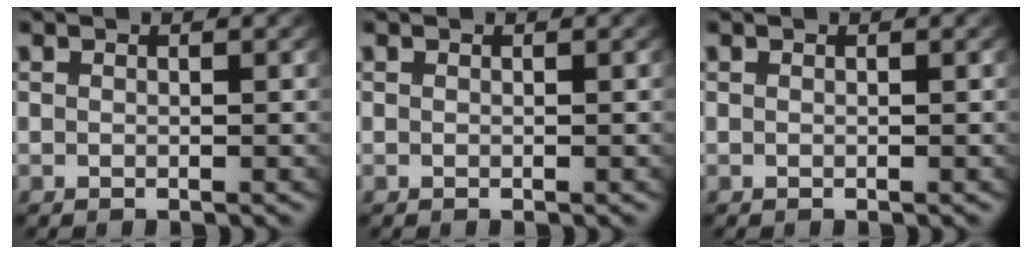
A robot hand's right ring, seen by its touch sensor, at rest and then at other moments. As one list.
[{"total": 0.0}, {"total": 0.0}]